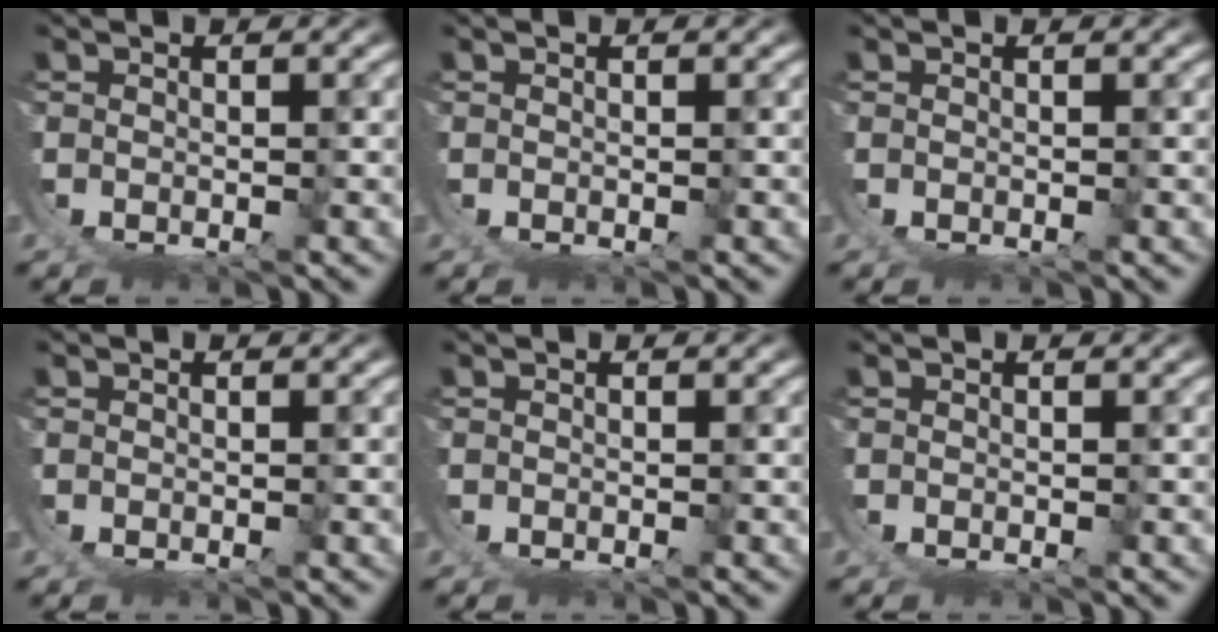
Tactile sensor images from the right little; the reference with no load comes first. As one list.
[{"total": 0.0}, {"total": 0.0}, {"total": 0.0}, {"total": 0.0}, {"total": 0.0}]